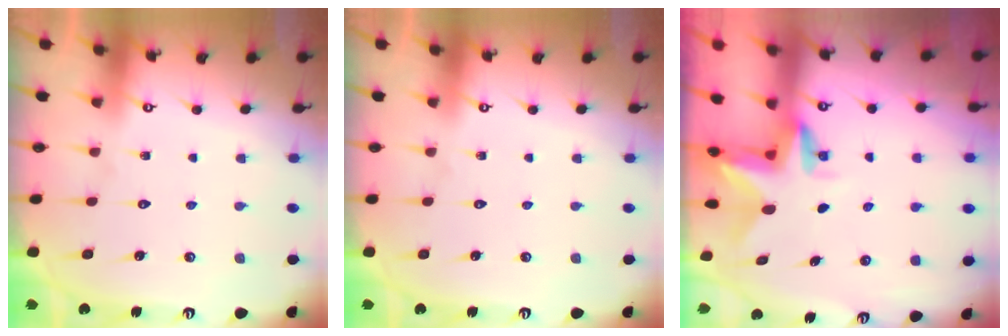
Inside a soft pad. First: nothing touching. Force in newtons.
{"total": 0.0}
{"total": 3.2, "press": 3.2, "slide": 0.2}